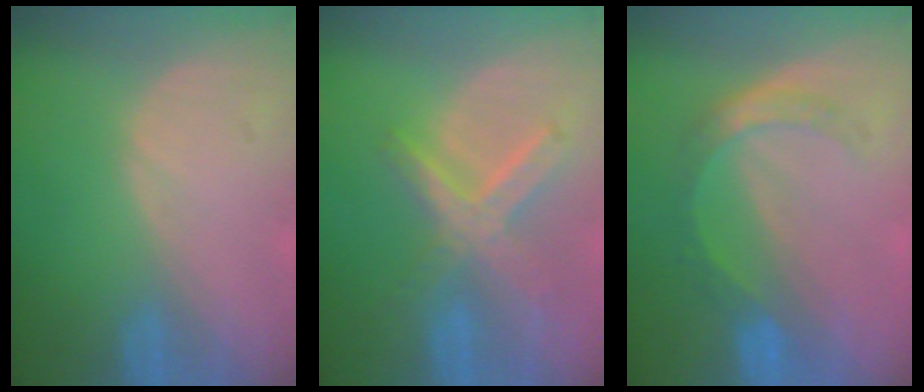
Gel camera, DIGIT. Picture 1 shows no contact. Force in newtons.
{"total": 7.6, "press": 6.5, "slide": 3.8}
{"total": 5.4, "press": 4.7, "slide": 2.5}